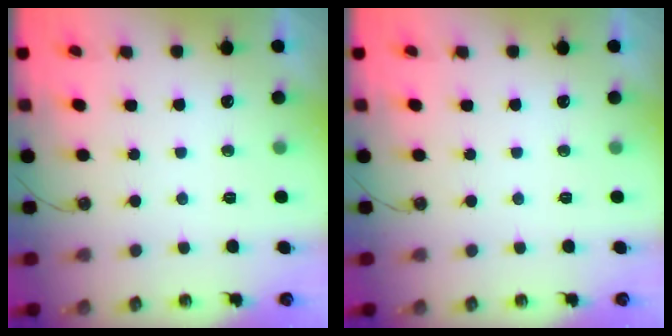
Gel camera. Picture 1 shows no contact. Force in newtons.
{"total": 0.0}